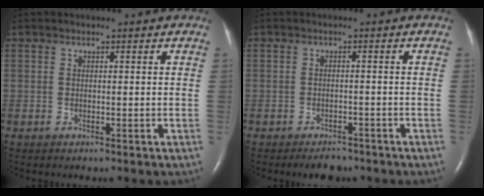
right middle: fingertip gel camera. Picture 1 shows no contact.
{"total": 3.1, "force": [-2.6, 1.3, 1.1], "torque": [-0.020, -0.001, -0.035]}